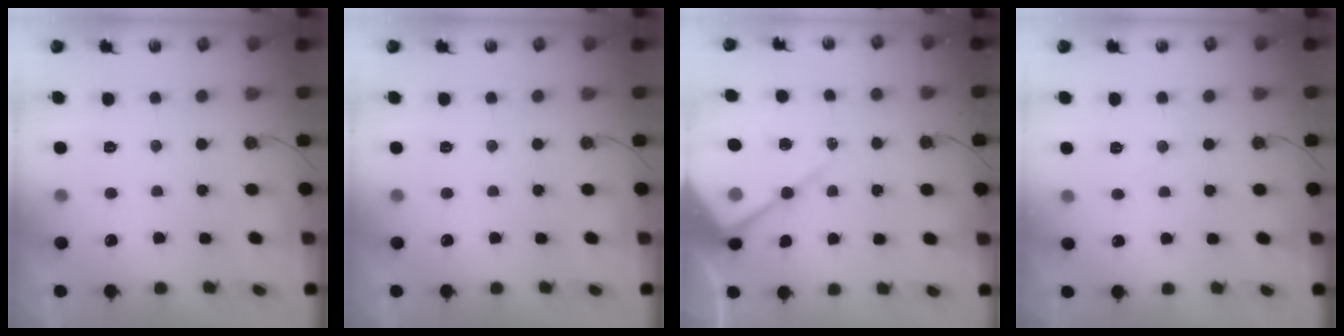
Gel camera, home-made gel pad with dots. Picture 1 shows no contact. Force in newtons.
{"total": 0.0}
{"total": 13.0, "press": 13.0, "slide": 1.1}
{"total": 4.7, "press": 4.6, "slide": 0.9}